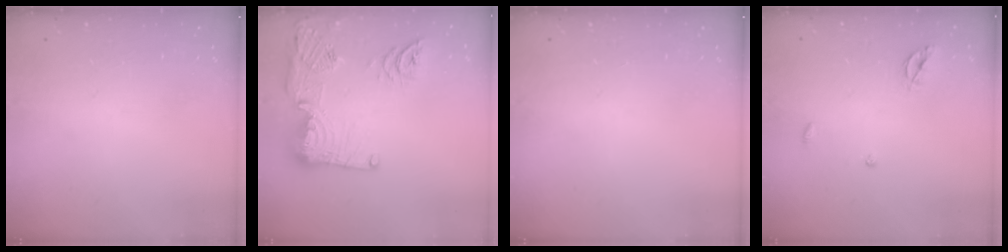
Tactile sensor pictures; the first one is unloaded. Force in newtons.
{"total": 19.0, "press": 19.0, "slide": 1.5}
{"total": 0.0}
{"total": 5.5, "press": 5.5, "slide": 0.2}